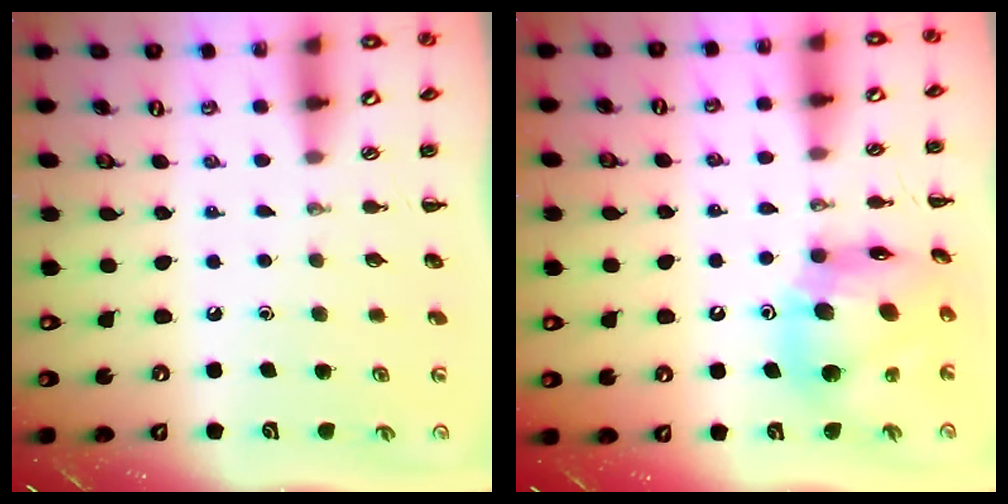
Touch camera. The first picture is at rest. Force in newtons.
{"total": 14.2, "press": 13.8, "slide": 3.4}